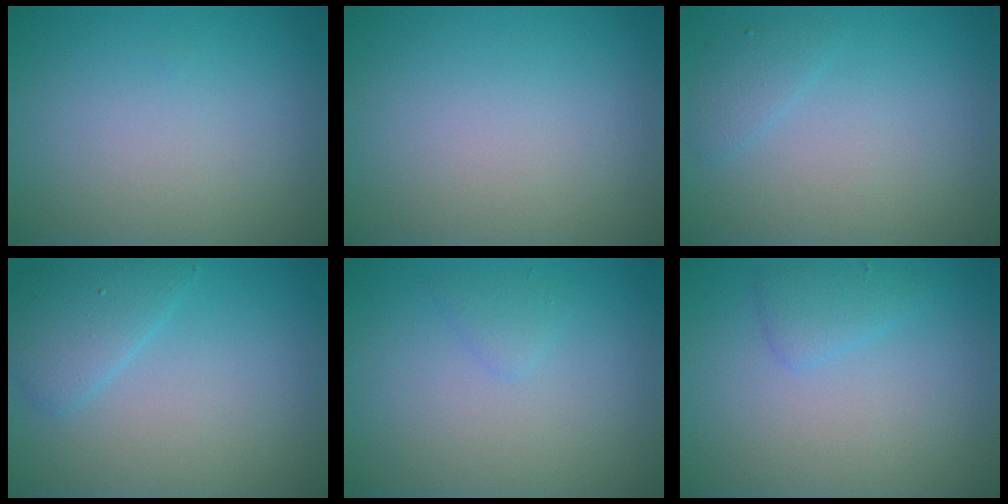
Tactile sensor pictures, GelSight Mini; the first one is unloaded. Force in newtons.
{"total": 0.0}
{"total": 1.2, "press": 1.2, "slide": 0.1}
{"total": 2.7, "press": 2.7, "slide": 0.2}
{"total": 0.9, "press": 0.9, "slide": 0.0}
{"total": 1.6, "press": 1.6, "slide": 0.1}